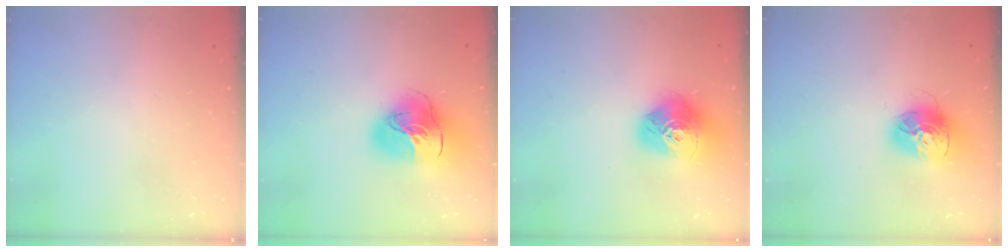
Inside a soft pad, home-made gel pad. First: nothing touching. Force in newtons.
{"total": 20.8, "press": 20.6, "slide": 2.7}
{"total": 17.6, "press": 17.6, "slide": 1.6}
{"total": 15.7, "press": 15.6, "slide": 1.6}